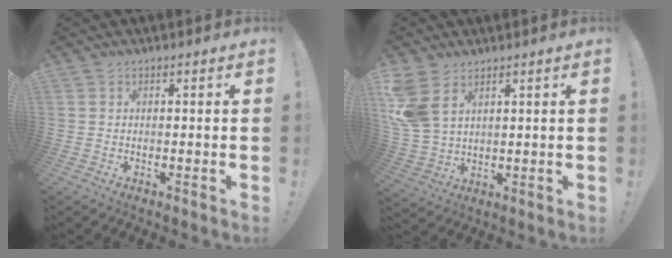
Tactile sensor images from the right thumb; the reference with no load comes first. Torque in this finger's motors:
{"motor_torque": [0.26, 0.32, 0.61, 0.77, 0.36]}